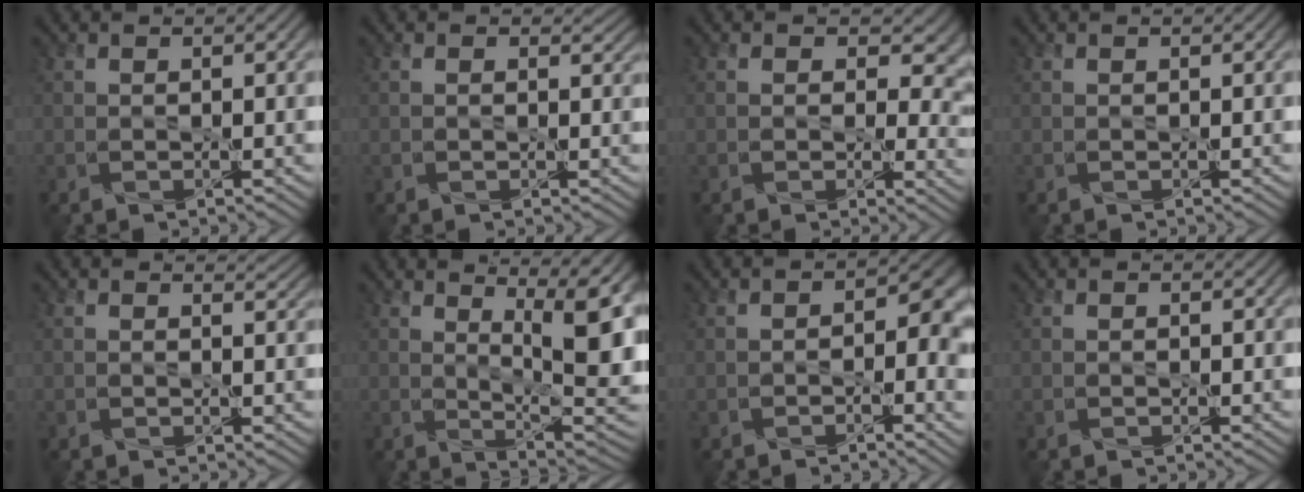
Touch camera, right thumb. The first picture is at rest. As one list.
[{"total": 1.1, "force": [0.6, 0.8, 0.3], "torque": [-0.007, -0.007, 0.006]}, {"total": 6.7, "force": [1.0, 4.7, 4.7], "torque": [-0.054, -0.014, 0.010]}, {"total": 0.0}, {"total": 1.4, "force": [1.2, 0.6, 0.5], "torque": [-0.009, -0.004, 0.020]}, {"total": 12.0, "force": [3.6, 3.6, 10.9], "torque": [-0.151, 0.027, 0.061]}, {"total": 5.7, "force": [-1.0, 3.5, 4.4], "torque": [-0.043, -0.015, -0.018]}, {"total": 0.0}]